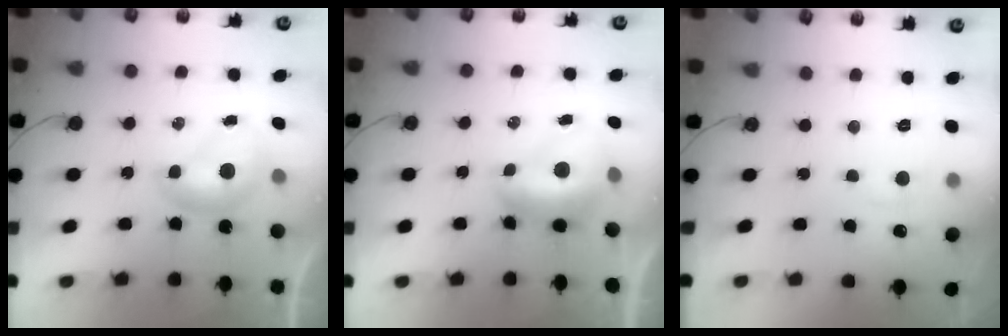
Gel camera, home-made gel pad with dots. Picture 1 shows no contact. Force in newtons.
{"total": 2.1, "press": 2.0, "slide": 0.6}
{"total": 0.9, "press": 0.5, "slide": 0.7}